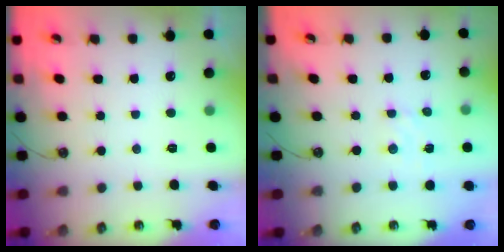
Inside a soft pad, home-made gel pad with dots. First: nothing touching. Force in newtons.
{"total": 2.8, "press": 2.8, "slide": 0.5}